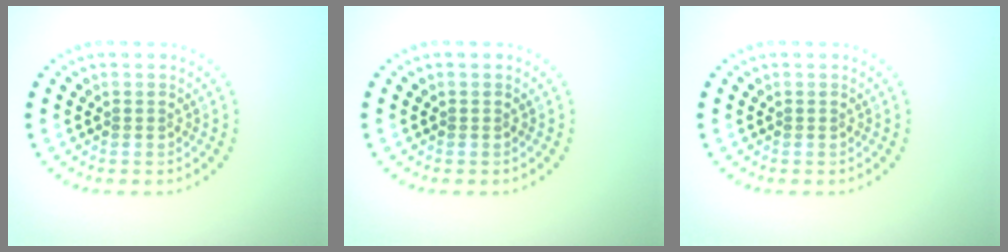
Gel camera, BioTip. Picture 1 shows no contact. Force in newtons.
{"total": 0.0}
{"total": 0.0}